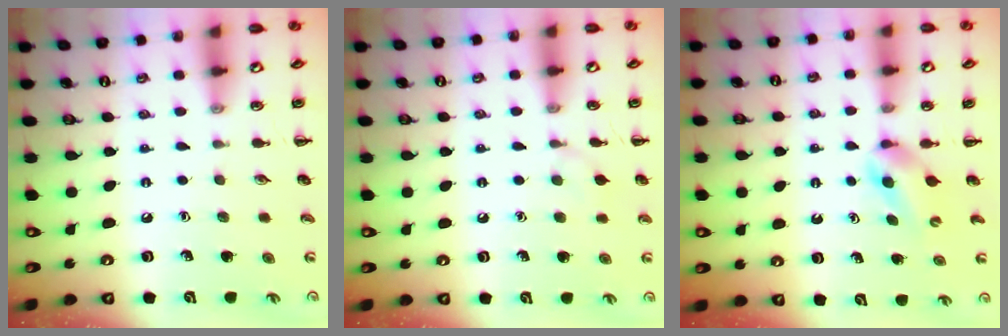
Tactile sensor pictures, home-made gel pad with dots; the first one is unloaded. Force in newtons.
{"total": 5.6, "press": 5.3, "slide": 1.7}
{"total": 2.8, "press": 2.5, "slide": 1.3}